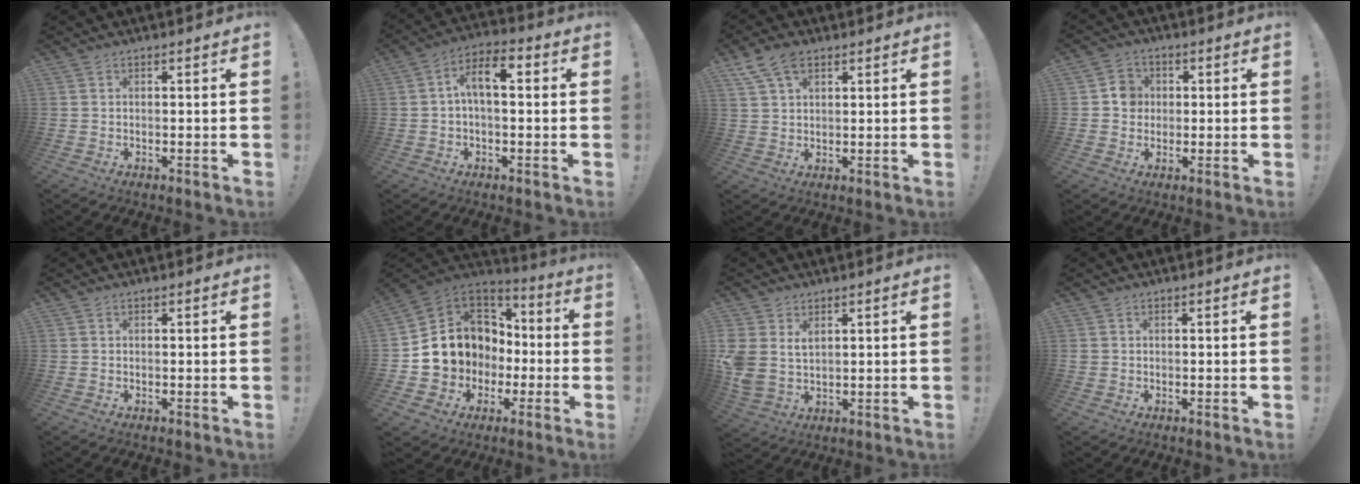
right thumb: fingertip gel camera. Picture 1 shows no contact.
{"total": 8.6, "force": [1.3, 4.2, 7.4], "torque": [-0.118, 0.009, 0.025]}
{"total": 8.2, "force": [4.6, 4.9, 4.8], "torque": [-0.076, -0.010, 0.088]}
{"total": 6.3, "force": [0.5, 5.9, 2.1], "torque": [-0.019, 0.007, 0.009]}
{"total": 0.0}
{"total": 12.3, "force": [0.0, 11.7, 3.7], "torque": [-0.038, -0.010, 0.034]}
{"total": 6.2, "force": [2.9, 4.3, 3.3], "torque": [-0.073, -0.016, 0.056]}
{"total": 0.7, "force": [0.0, 0.7, 0.2], "torque": [-0.008, 0.004, 0.002]}